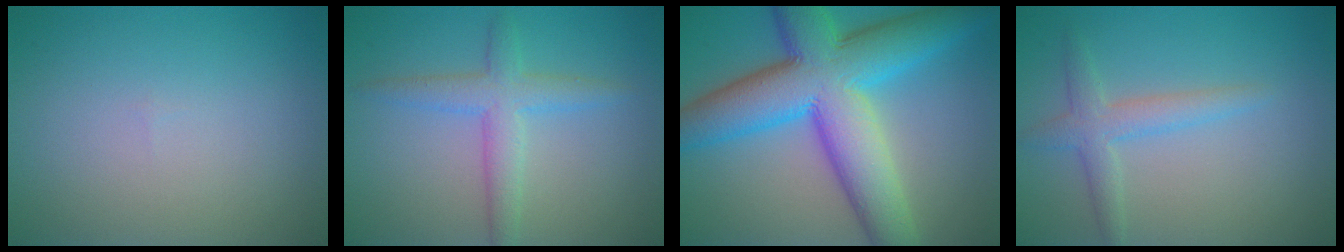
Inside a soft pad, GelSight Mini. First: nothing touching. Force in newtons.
{"total": 3.5, "press": 3.5, "slide": 0.2}
{"total": 12.7, "press": 12.7, "slide": 0.2}
{"total": 2.7, "press": 2.7, "slide": 0.1}